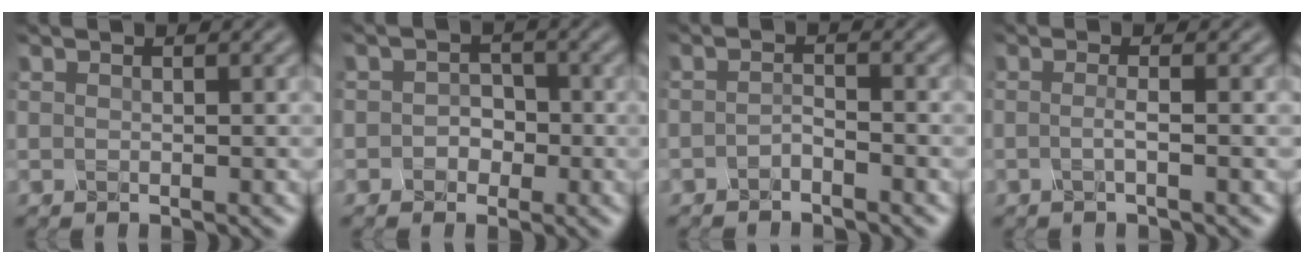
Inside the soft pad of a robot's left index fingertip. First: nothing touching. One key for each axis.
{"total": 2.2, "fx": -1.0, "fy": 1.8, "fz": 0.9, "tx": -0.010, "ty": 0.003, "tz": -0.027}
{"total": 1.6, "fx": -1.5, "fy": 0.2, "fz": 0.3, "tx": -0.010, "ty": 0.000, "tz": -0.032}
{"total": 1.5, "fx": -1.0, "fy": 0.2, "fz": 1.1, "tx": -0.018, "ty": 0.001, "tz": -0.026}